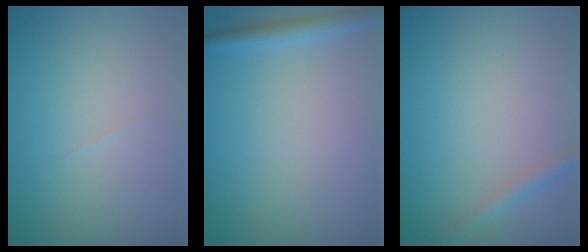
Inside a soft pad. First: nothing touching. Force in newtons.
{"total": 1.8, "press": 1.8, "slide": 0.1}
{"total": 1.3, "press": 1.3, "slide": 0.1}